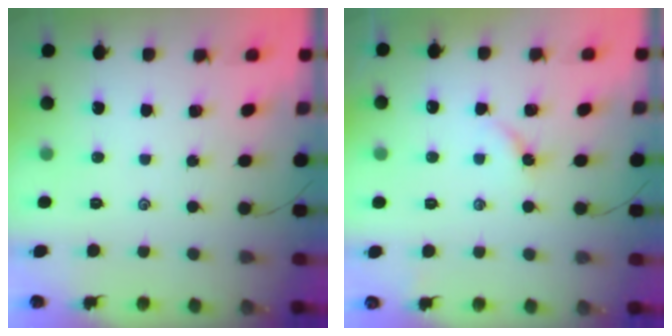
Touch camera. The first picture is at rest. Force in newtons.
{"total": 4.2, "press": 4.1, "slide": 0.5}